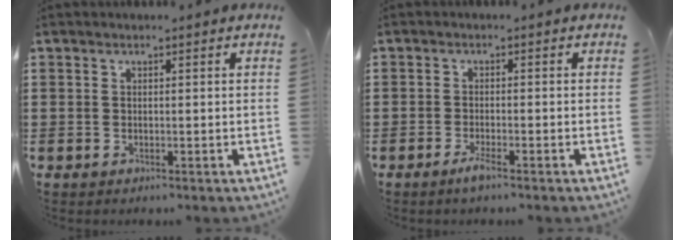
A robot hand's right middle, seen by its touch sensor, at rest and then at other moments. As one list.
[{"total": 2.0, "force": [-1.2, 0.2, 1.6], "torque": [-0.035, -0.003, -0.025]}]